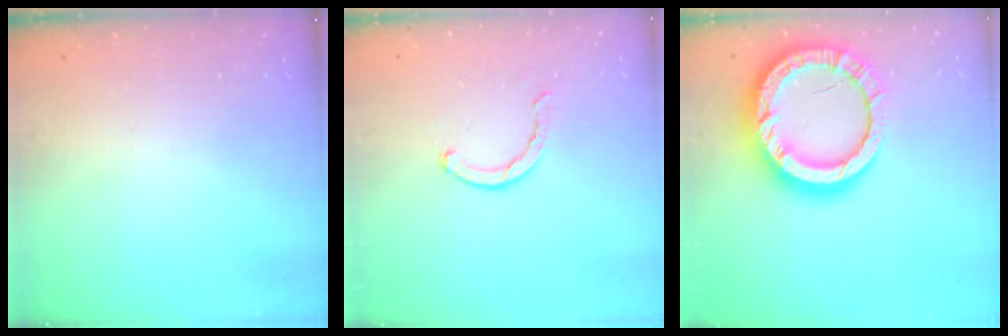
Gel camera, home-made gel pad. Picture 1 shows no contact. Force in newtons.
{"total": 1.5, "press": 1.5, "slide": 0.3}
{"total": 21.0, "press": 20.9, "slide": 2.2}